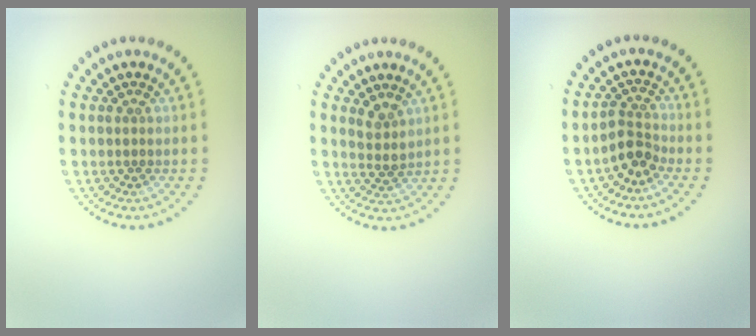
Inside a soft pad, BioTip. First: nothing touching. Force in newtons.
{"total": 1.9, "press": 1.4, "slide": 1.3}
{"total": 2.3, "press": 1.7, "slide": 1.5}